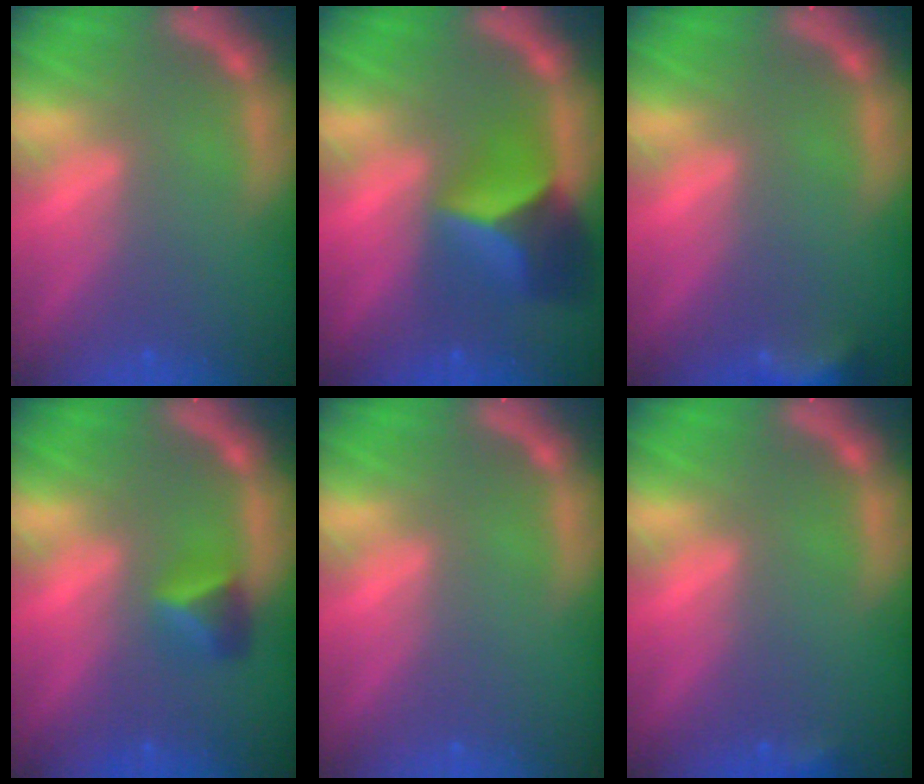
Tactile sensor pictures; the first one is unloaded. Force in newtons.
{"total": 6.4}
{"total": 3.9}
{"total": 2.4}
{"total": 0.0}
{"total": 0.9}